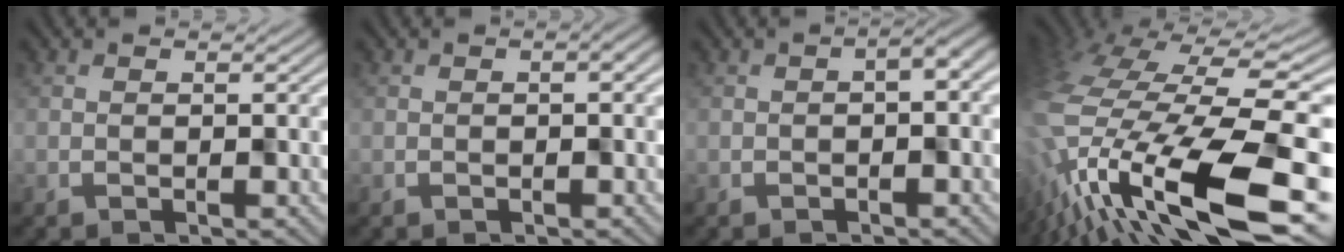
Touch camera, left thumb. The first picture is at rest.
{"total": 1.3, "force": [-0.4, 0.3, 1.2], "torque": [-0.020, 0.000, -0.005]}
{"total": 2.2, "force": [-0.2, 0.6, 2.1], "torque": [-0.034, 0.001, -0.004]}
{"total": 16.9, "force": [-4.9, 7.1, 14.6], "torque": [-0.326, -0.029, -0.071]}